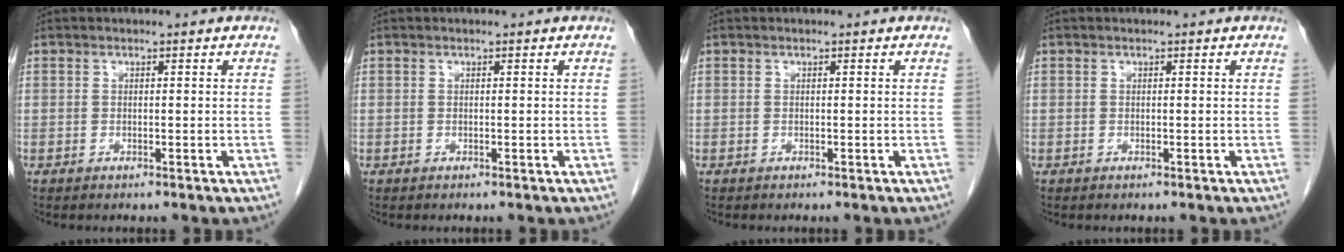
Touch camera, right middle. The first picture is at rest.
{"total": 0.0}
{"total": 0.0}
{"total": 0.0}